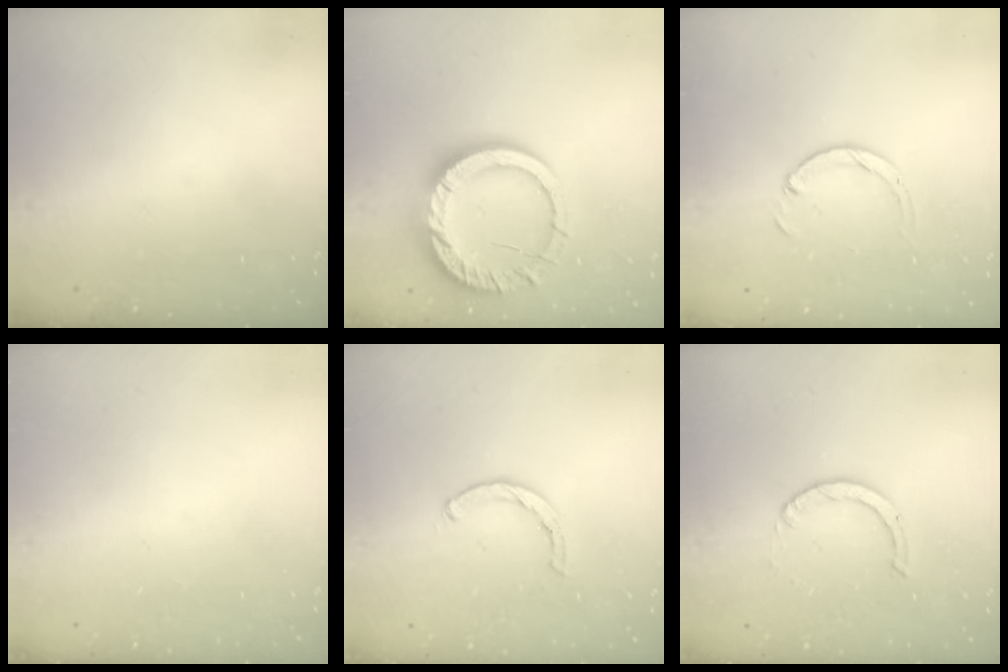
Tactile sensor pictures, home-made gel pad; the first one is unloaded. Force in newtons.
{"total": 16.0, "press": 15.9, "slide": 1.4}
{"total": 4.6, "press": 4.6, "slide": 0.3}
{"total": 0.0}
{"total": 1.4, "press": 1.3, "slide": 0.3}
{"total": 2.0, "press": 2.0, "slide": 0.2}